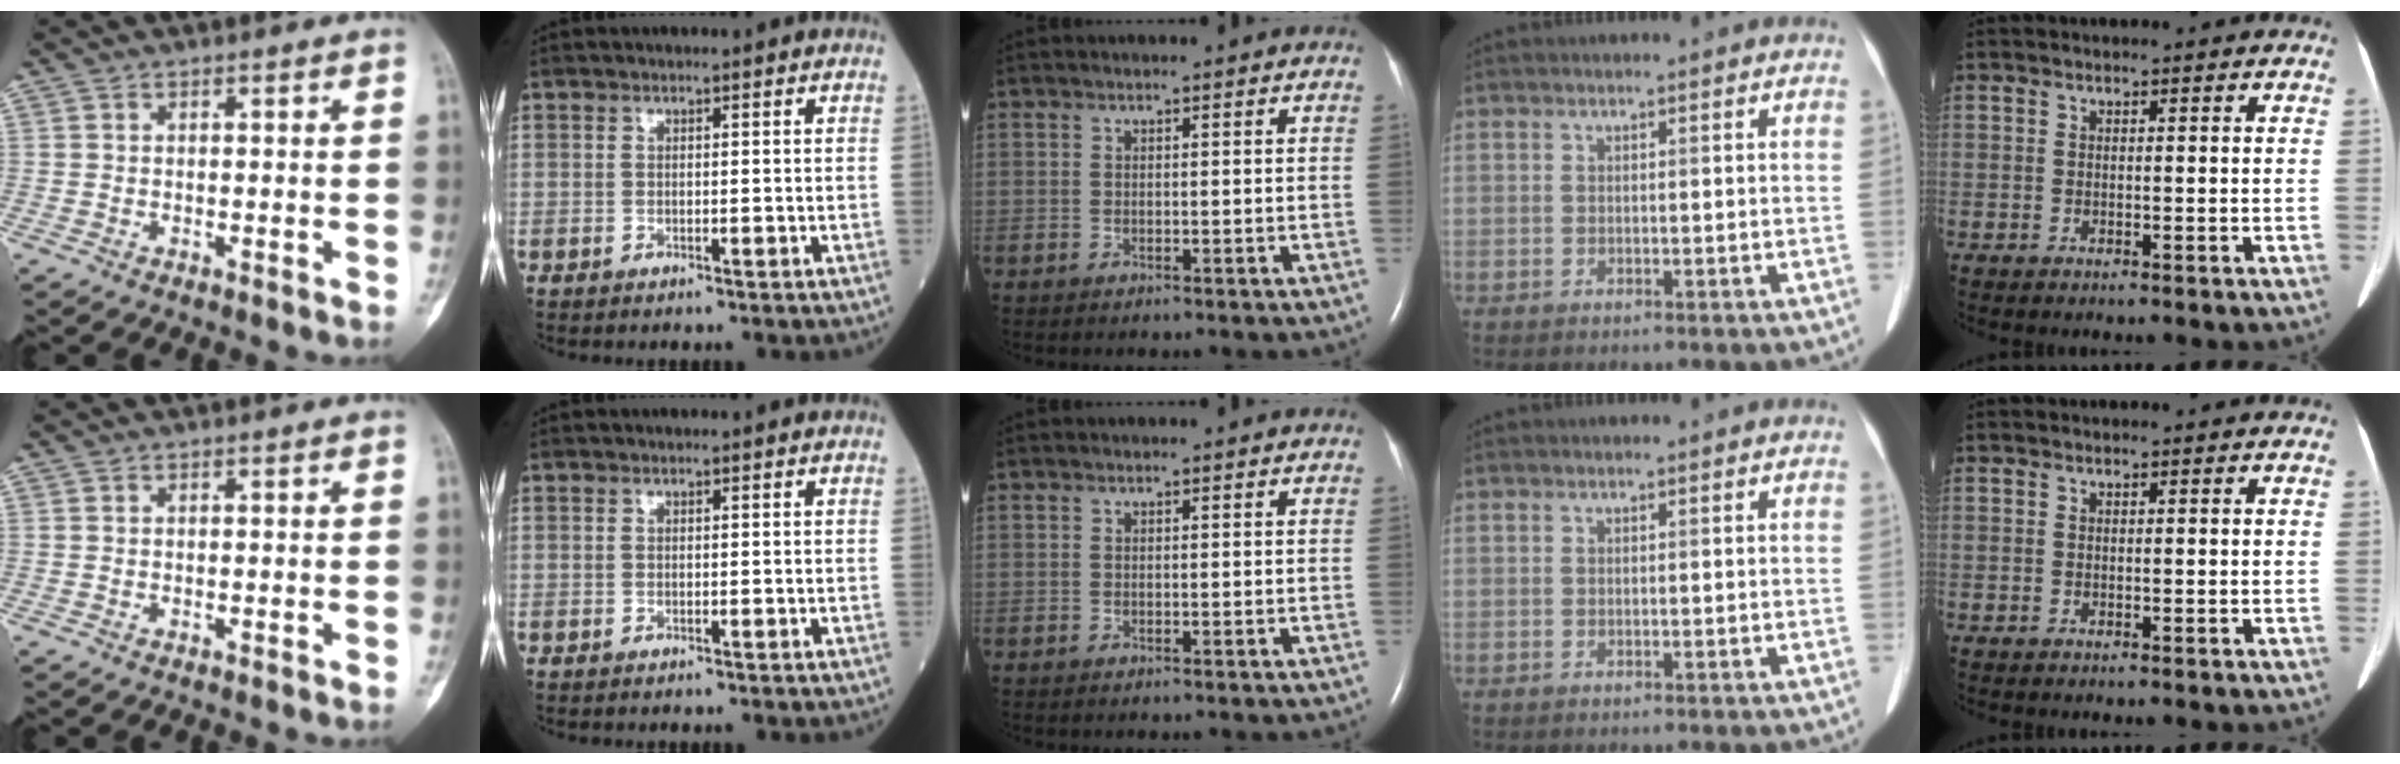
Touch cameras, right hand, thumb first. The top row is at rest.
{}